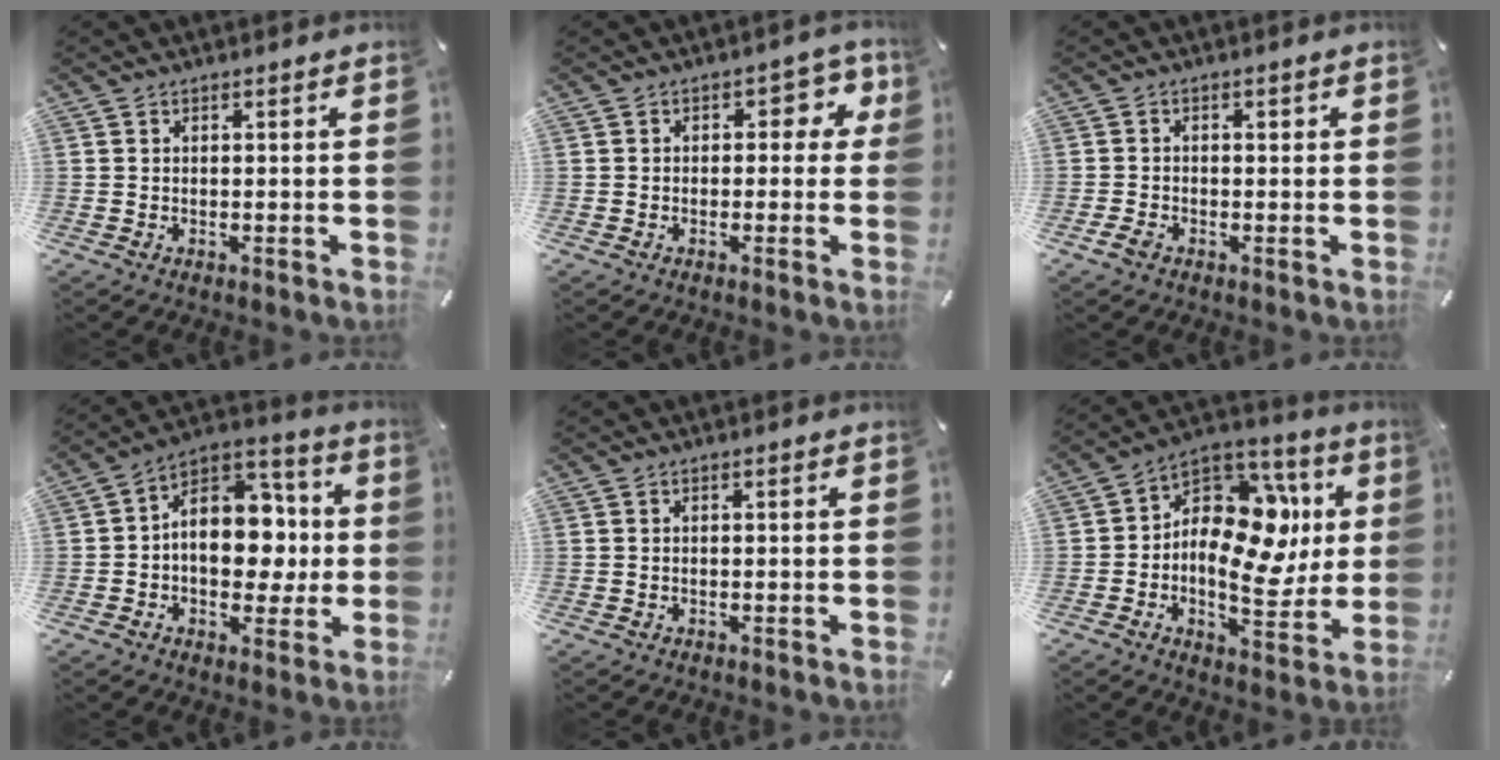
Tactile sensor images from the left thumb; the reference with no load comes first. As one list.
[{"total": 5.8, "force": [1.0, 3.9, 4.2], "torque": [-0.045, 0.005, 0.008]}, {"total": 2.3, "force": [-0.9, 1.8, 1.1], "torque": [-0.021, 0.007, -0.017]}, {"total": 14.4, "force": [-0.3, 10.9, 9.3], "torque": [-0.128, -0.007, -0.003]}, {"total": 0.0}, {"total": 18.0, "force": [1.1, 12.3, 13.2], "torque": [-0.205, -0.018, 0.023]}]